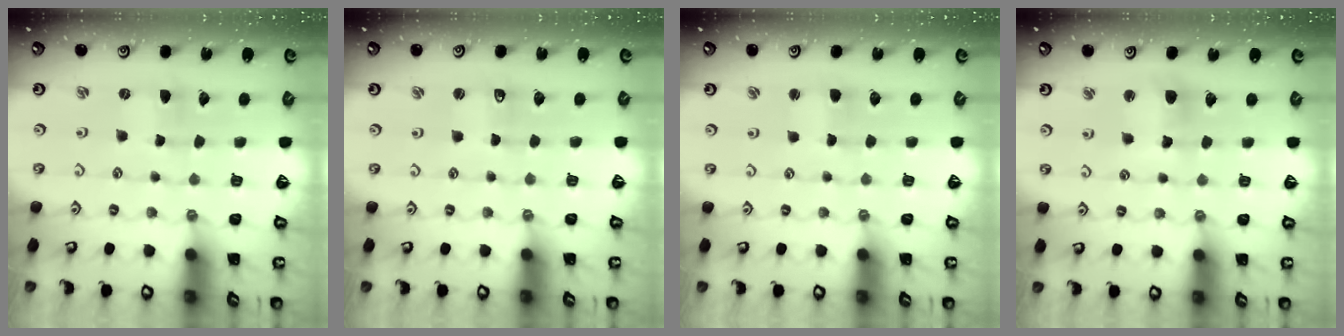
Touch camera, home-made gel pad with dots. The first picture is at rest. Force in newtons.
{"total": 0.7, "press": 0.7, "slide": 0.1}
{"total": 0.7, "press": 0.7, "slide": 0.2}
{"total": 7.4, "press": 7.3, "slide": 1.2}